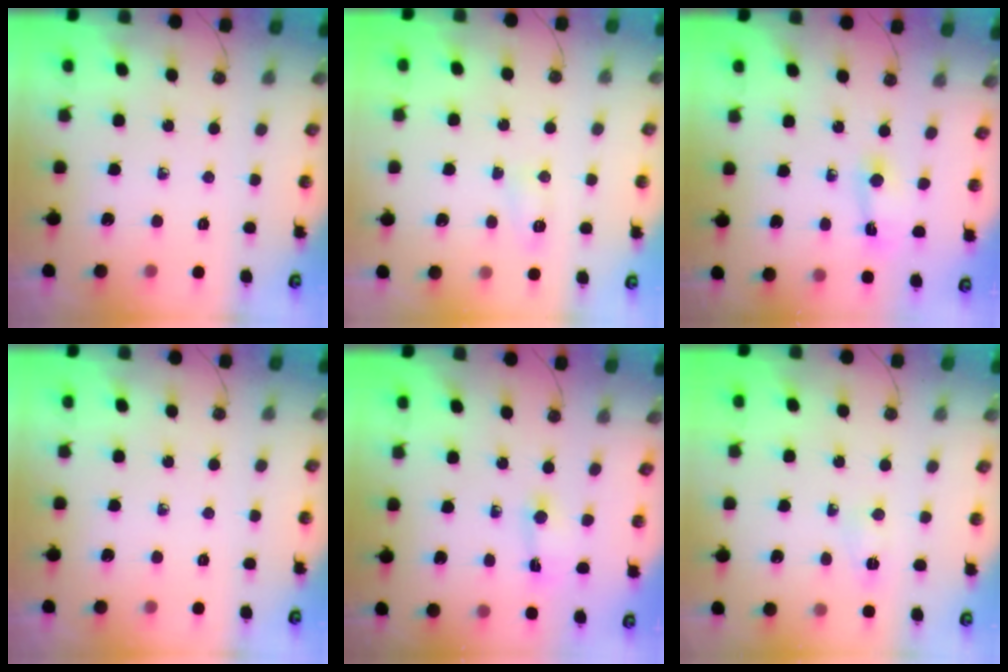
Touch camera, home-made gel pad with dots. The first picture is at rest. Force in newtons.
{"total": 6.5, "press": 6.5, "slide": 0.7}
{"total": 2.4, "press": 2.4, "slide": 0.3}
{"total": 0.0}
{"total": 1.6, "press": 1.6, "slide": 0.2}
{"total": 2.9, "press": 2.7, "slide": 1.2}